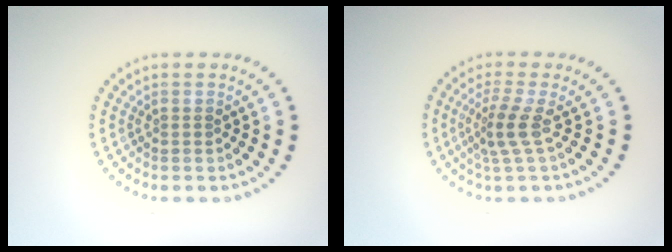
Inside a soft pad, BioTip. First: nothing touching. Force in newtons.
{"total": 2.5, "press": 1.8, "slide": 1.7}